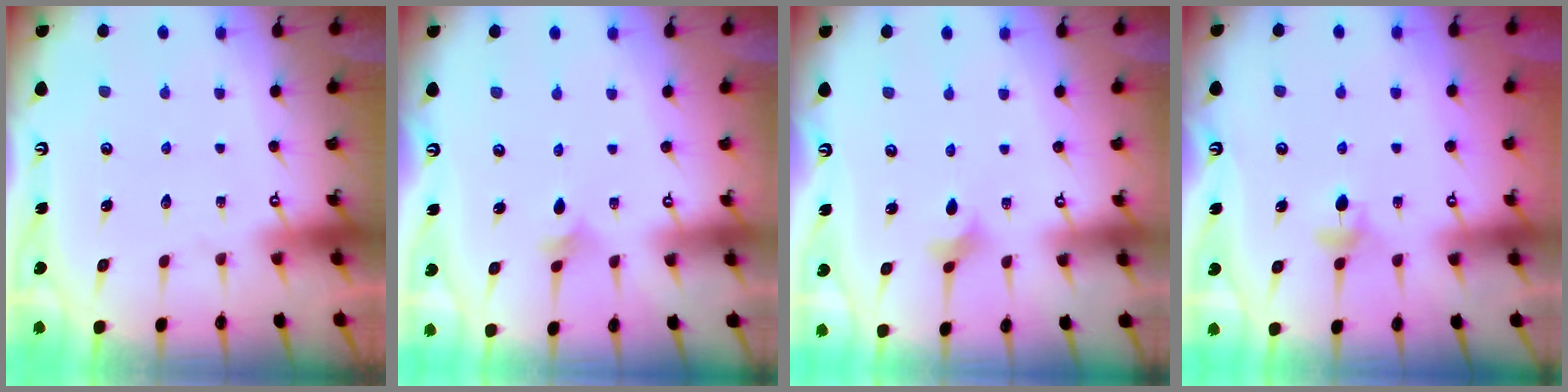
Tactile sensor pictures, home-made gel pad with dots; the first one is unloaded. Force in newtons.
{"total": 2.0, "press": 1.9, "slide": 0.5}
{"total": 2.5, "press": 2.5, "slide": 0.4}
{"total": 4.0, "press": 3.9, "slide": 0.8}